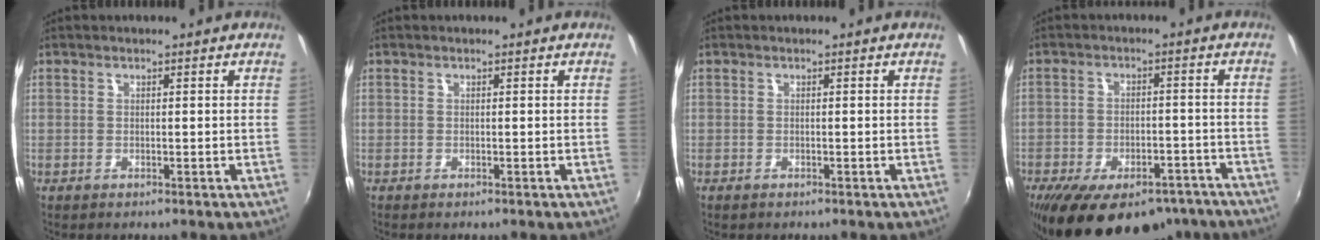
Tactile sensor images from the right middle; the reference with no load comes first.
{"total": 0.0}
{"total": 0.7, "force": [-0.5, 0.4, 0.2], "torque": [-0.005, -0.003, -0.010]}
{"total": 20.7, "force": [-15.3, 9.4, 10.4], "torque": [-0.200, -0.015, -0.200]}